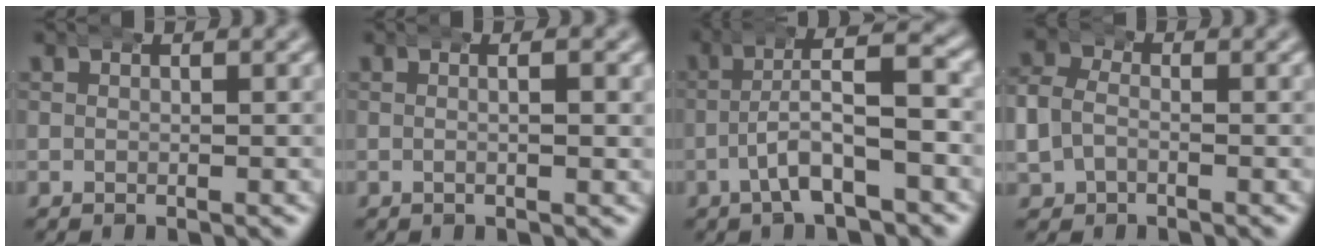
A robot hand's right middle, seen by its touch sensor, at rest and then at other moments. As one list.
[{"total": 1.6, "force": [0.0, 0.3, 1.6], "torque": [-0.022, 0.007, -0.006]}, {"total": 4.6, "force": [-1.6, 1.3, 4.1], "torque": [-0.060, 0.009, -0.031]}, {"total": 3.7, "force": [-0.4, 3.3, 1.6], "torque": [-0.059, -0.006, -0.004]}]